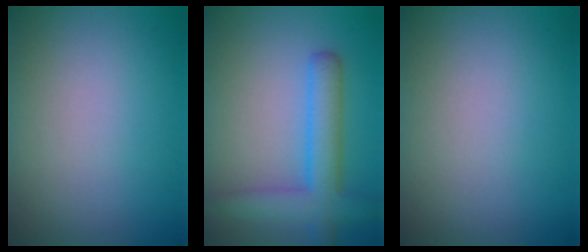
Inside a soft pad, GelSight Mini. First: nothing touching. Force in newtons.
{"total": 5.0, "press": 5.0, "slide": 0.2}
{"total": 0.0}